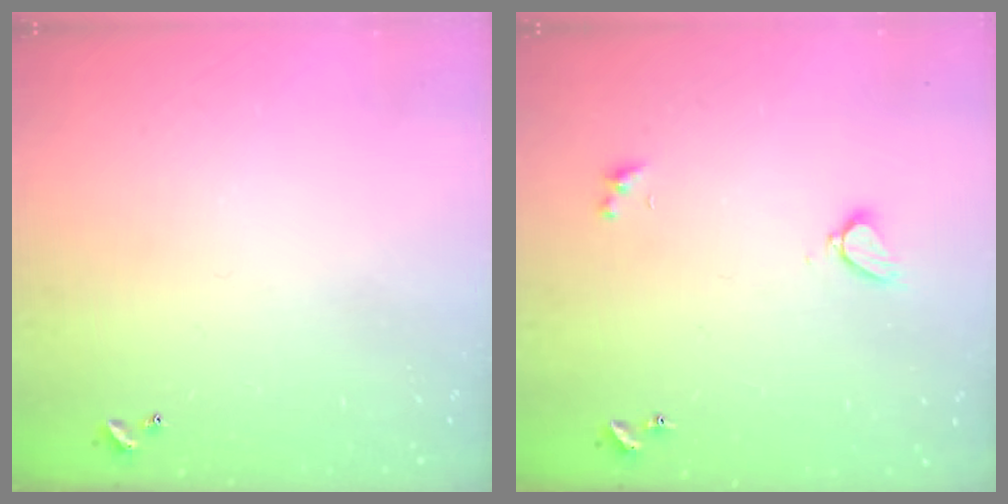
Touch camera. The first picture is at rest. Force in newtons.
{"total": 2.2, "press": 2.2, "slide": 0.3}